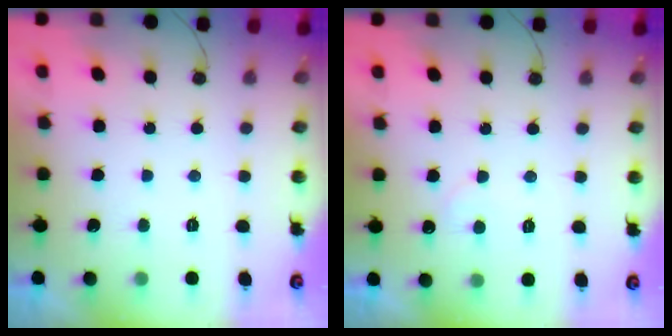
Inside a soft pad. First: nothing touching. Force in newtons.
{"total": 4.9, "press": 4.9, "slide": 0.4}